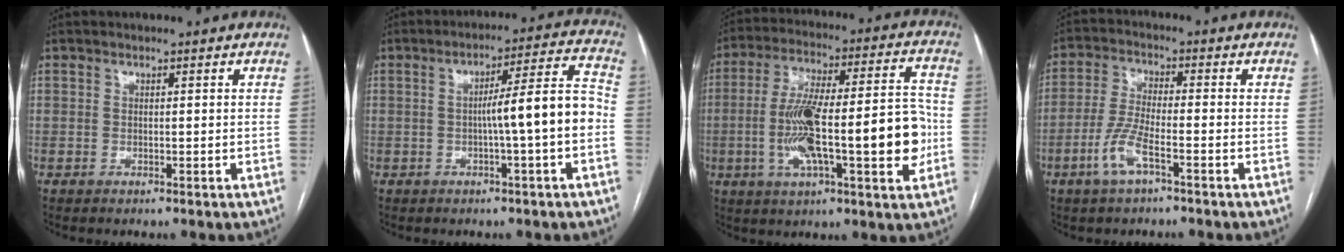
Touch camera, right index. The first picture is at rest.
{"total": 9.4, "force": [-1.8, -0.5, 9.2], "torque": [-0.135, 0.022, -0.028]}
{"total": 20.6, "force": [-3.5, 3.9, 19.9], "torque": [-0.314, 0.025, -0.046]}
{"total": 6.3, "force": [-3.1, 1.3, 5.3], "torque": [-0.121, -0.001, -0.062]}